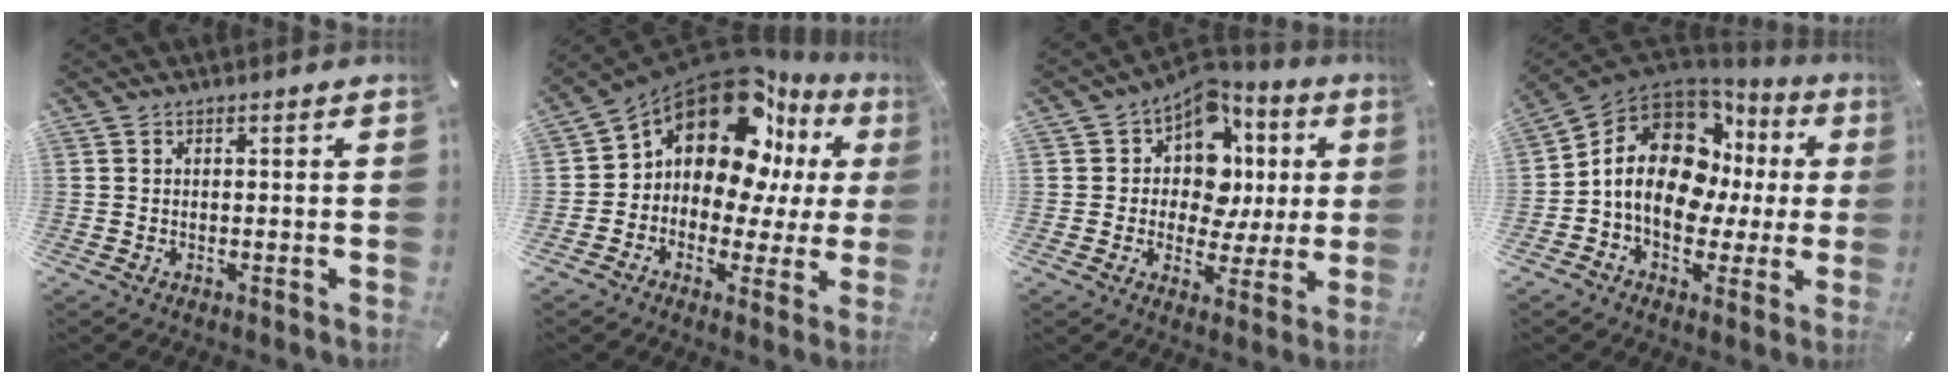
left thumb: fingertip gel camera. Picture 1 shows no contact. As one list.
[{"total": 16.5, "force": [9.3, 10.0, 9.2], "torque": [-0.172, -0.086, 0.155]}, {"total": 11.7, "force": [3.9, 9.4, 5.7], "torque": [-0.088, -0.039, 0.074]}, {"total": 16.0, "force": [2.3, 11.7, 10.7], "torque": [-0.196, -0.015, 0.039]}]